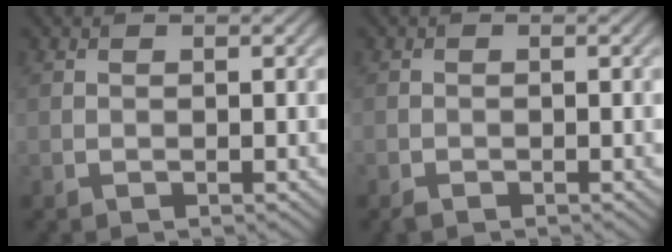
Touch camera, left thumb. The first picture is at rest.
{"total": 0.8, "force": [-0.7, 0.3, 0.2], "torque": [-0.004, -0.003, -0.015]}